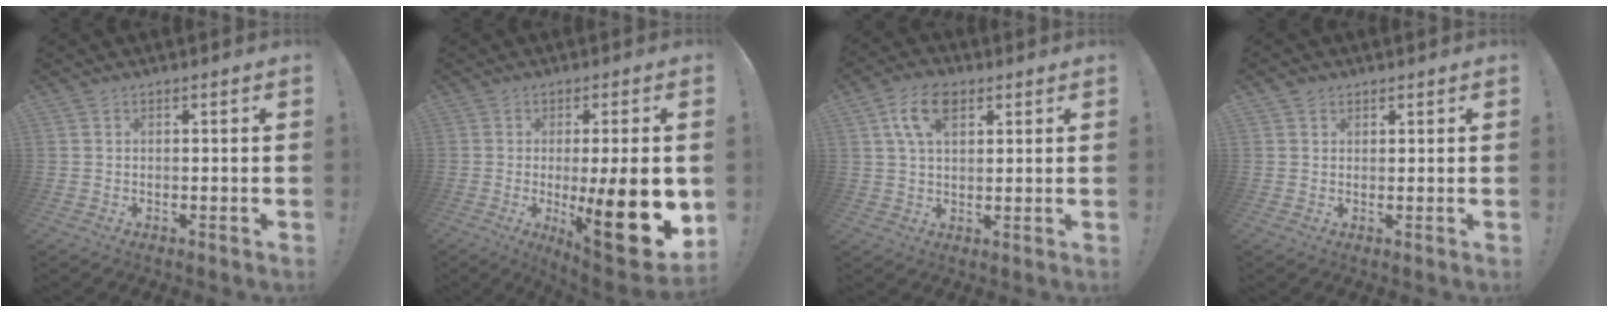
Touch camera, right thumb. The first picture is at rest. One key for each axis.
{"total": 19.9, "fx": -3.1, "fy": 4.1, "fz": 19.2, "tx": -0.272, "ty": -0.010, "tz": -0.037}
{"total": 9.6, "fx": 4.1, "fy": 5.3, "fz": 6.8, "tx": -0.117, "ty": 0.004, "tz": 0.077}
{"total": 1.6, "fx": 1.0, "fy": 1.2, "fz": 0.4, "tx": 0.000, "ty": -0.004, "tz": 0.016}